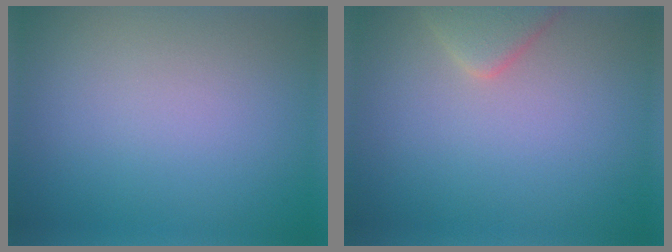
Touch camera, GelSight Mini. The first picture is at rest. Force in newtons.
{"total": 2.5, "press": 2.5, "slide": 0.2}